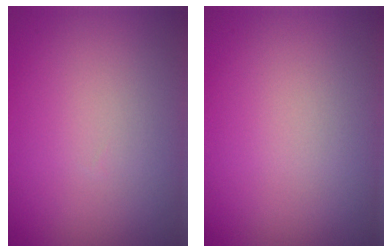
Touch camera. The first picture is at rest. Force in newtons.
{"total": 0.0}